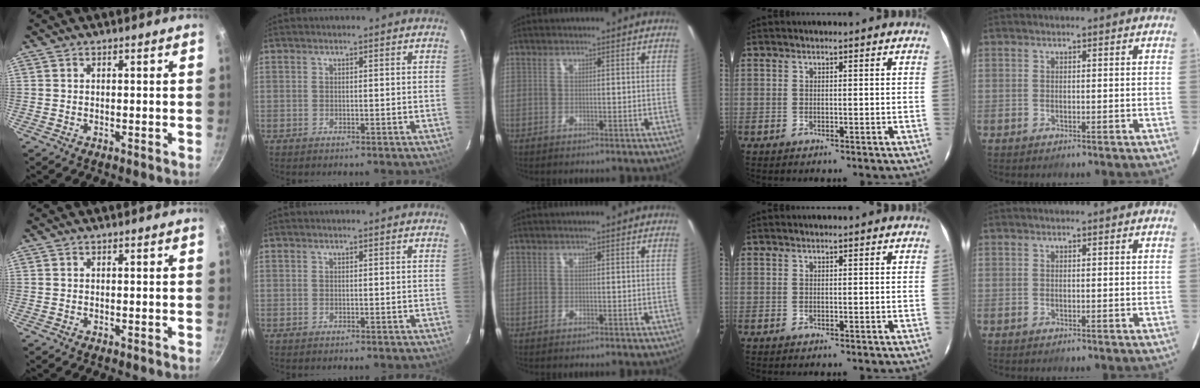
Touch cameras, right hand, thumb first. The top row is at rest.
{}